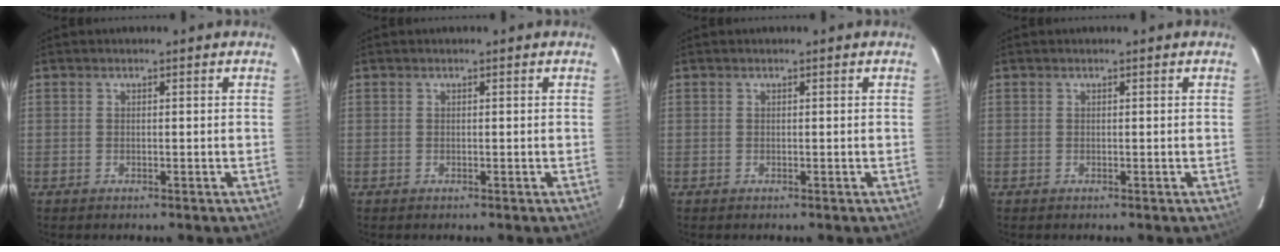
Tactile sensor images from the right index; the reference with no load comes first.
{"total": 0.0}
{"total": 0.0}
{"total": 0.0}